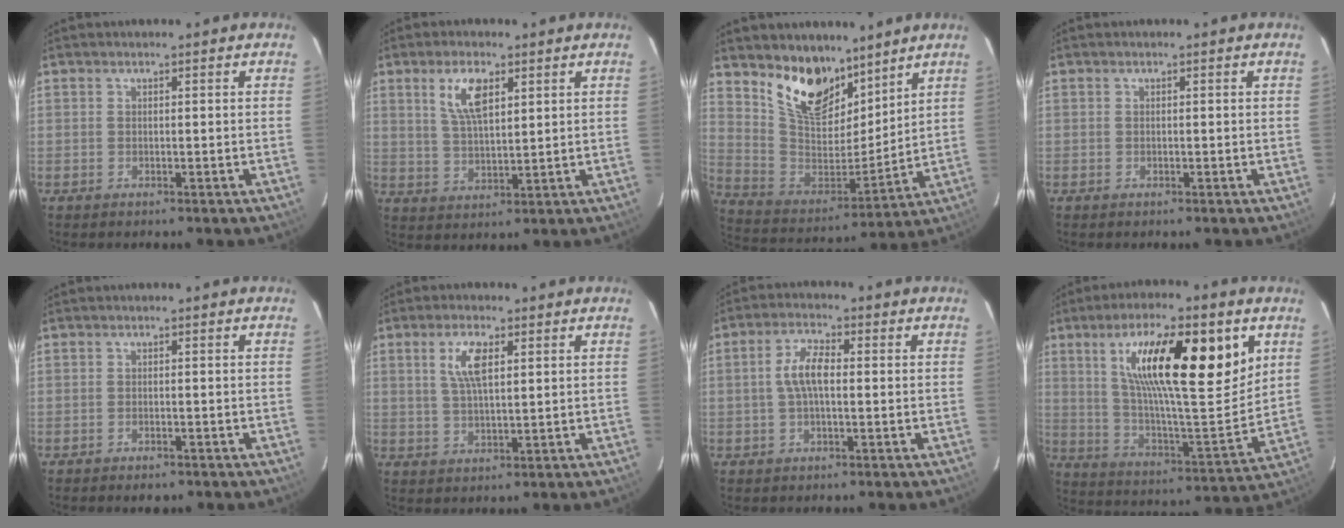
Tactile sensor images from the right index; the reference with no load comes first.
{"total": 7.2, "force": [3.3, 3.1, 5.7], "torque": [-0.107, 0.006, 0.069]}
{"total": 15.7, "force": [11.0, 8.0, 7.8], "torque": [-0.162, -0.007, 0.211]}
{"total": 0.0}
{"total": 2.2, "force": [-1.7, 1.1, 1.0], "torque": [-0.021, -0.002, -0.025]}
{"total": 5.9, "force": [2.1, 2.1, 5.1], "torque": [-0.097, 0.006, 0.041]}
{"total": 5.6, "force": [0.0, 2.2, 5.1], "torque": [-0.105, 0.012, -0.002]}
{"total": 23.8, "force": [9.7, 6.5, 20.8], "torque": [-0.336, 0.010, 0.163]}